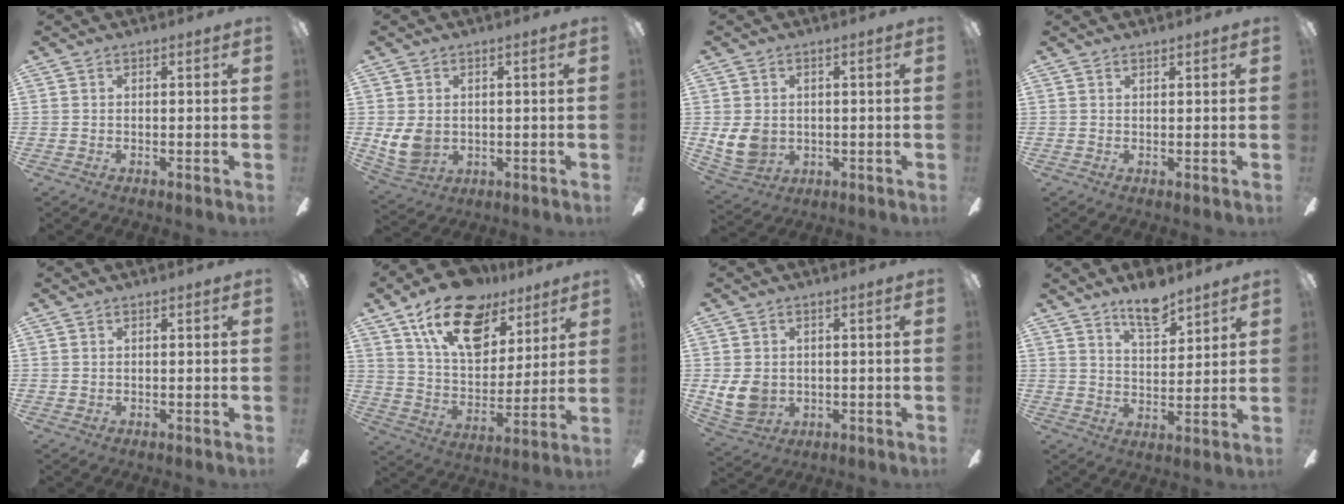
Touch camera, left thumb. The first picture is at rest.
{"total": 6.9, "force": [0.7, 5.5, 4.1], "torque": [-0.101, 0.000, 0.015]}
{"total": 7.4, "force": [0.4, 6.2, 4.1], "torque": [-0.102, 0.003, 0.011]}
{"total": 0.8, "force": [0.8, 0.0, 0.1], "torque": [-0.002, 0.000, 0.015]}
{"total": 0.5, "force": [0.5, 0.2, 0.0], "torque": [-0.001, 0.002, 0.009]}
{"total": 21.0, "force": [12.6, 11.7, 12.0], "torque": [-0.192, -0.063, 0.223]}
{"total": 7.4, "force": [0.4, 6.2, 4.1], "torque": [-0.103, 0.004, 0.010]}
{"total": 8.2, "force": [6.5, 2.8, 4.1], "torque": [-0.055, -0.039, 0.113]}